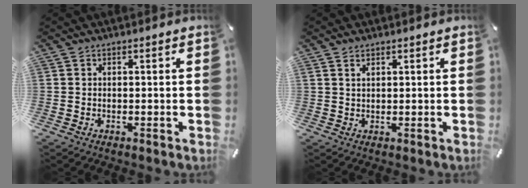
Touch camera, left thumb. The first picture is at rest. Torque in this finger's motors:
{"motor_torque": [-0.21, -0.60, -0.07, 0.35, 0.01]}